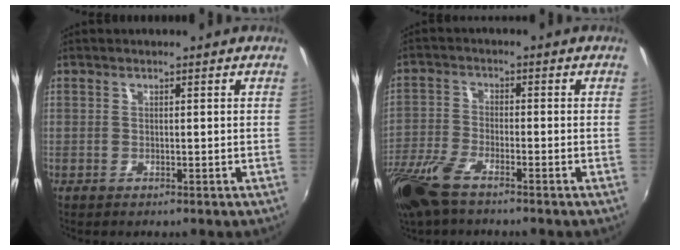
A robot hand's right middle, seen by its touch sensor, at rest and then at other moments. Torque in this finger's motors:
{"motor_torque": [1.08, -1.06, 0.21, 0.16]}